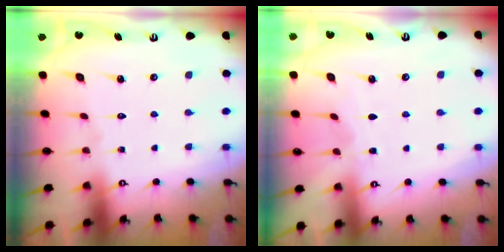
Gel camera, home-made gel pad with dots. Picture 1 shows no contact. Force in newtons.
{"total": 3.1, "press": 3.0, "slide": 0.4}